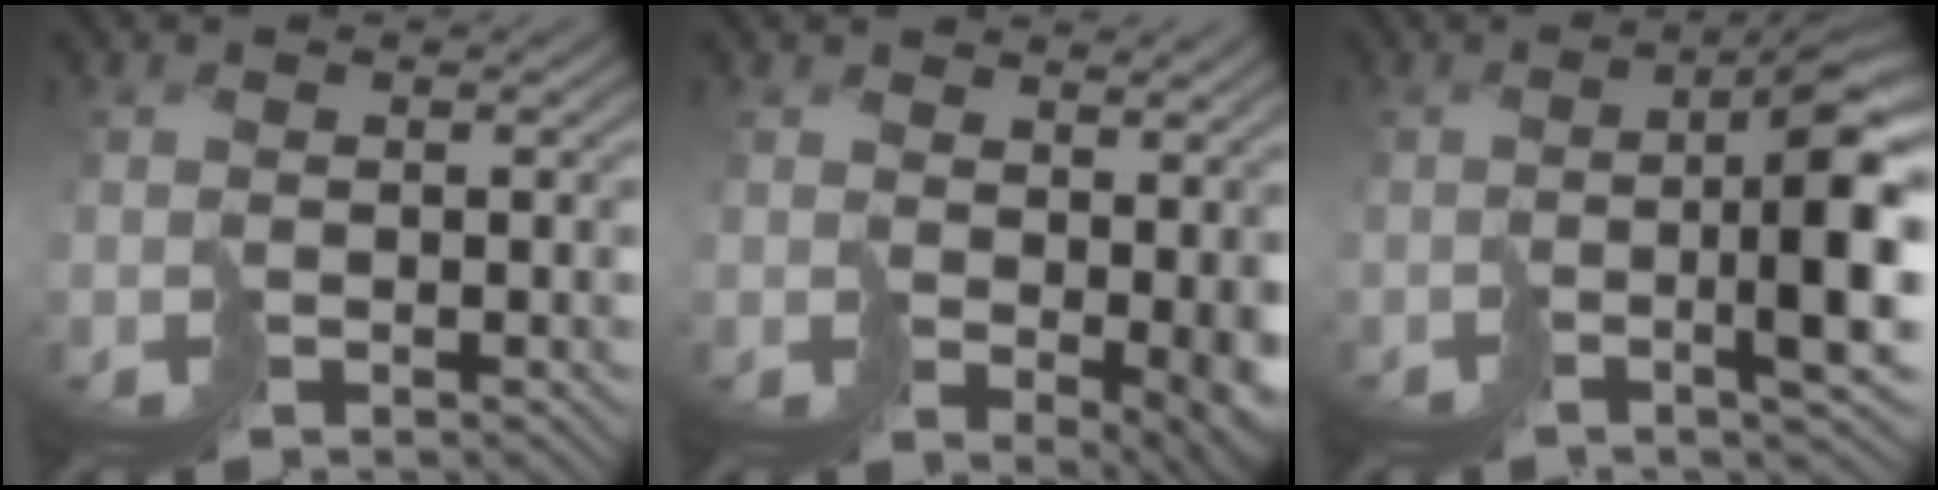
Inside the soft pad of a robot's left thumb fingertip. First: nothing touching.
{"total": 6.7, "force": [1.4, 3.1, 5.7], "torque": [-0.086, -0.011, 0.034]}
{"total": 10.8, "force": [-2.0, 2.2, 10.4], "torque": [-0.161, -0.004, -0.038]}